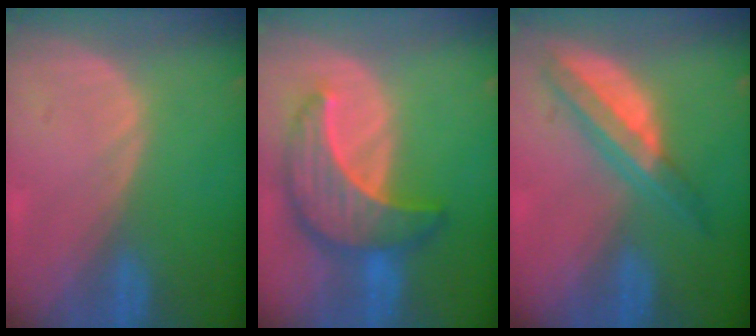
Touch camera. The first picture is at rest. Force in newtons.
{"total": 9.6, "press": 9.6, "slide": 0.8}
{"total": 6.5, "press": 5.7, "slide": 3.1}